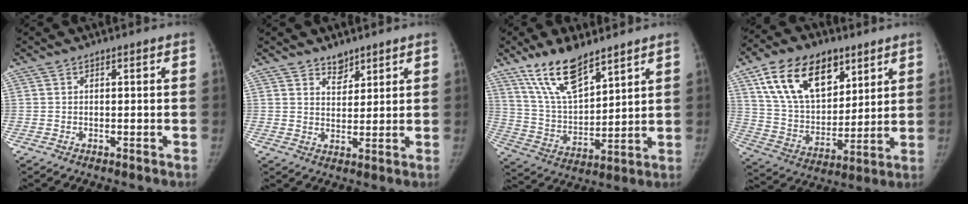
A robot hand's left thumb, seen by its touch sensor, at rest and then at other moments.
{"total": 3.7, "force": [2.9, 2.1, 0.9], "torque": [0.007, -0.023, 0.050]}
{"total": 13.9, "force": [9.9, 4.9, 8.5], "torque": [-0.134, -0.052, 0.200]}
{"total": 20.4, "force": [10.6, 12.1, 12.5], "torque": [-0.181, -0.034, 0.196]}